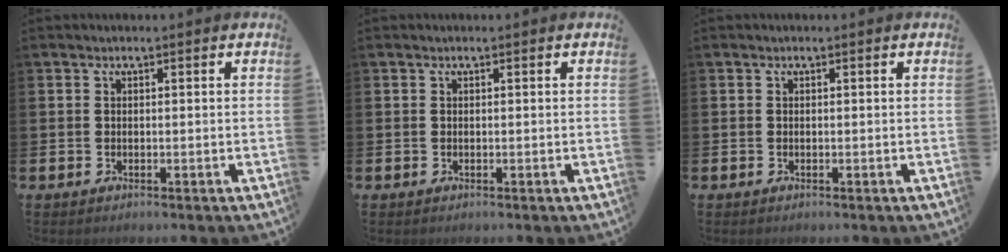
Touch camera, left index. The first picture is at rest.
{"total": 0.0}
{"total": 0.0}